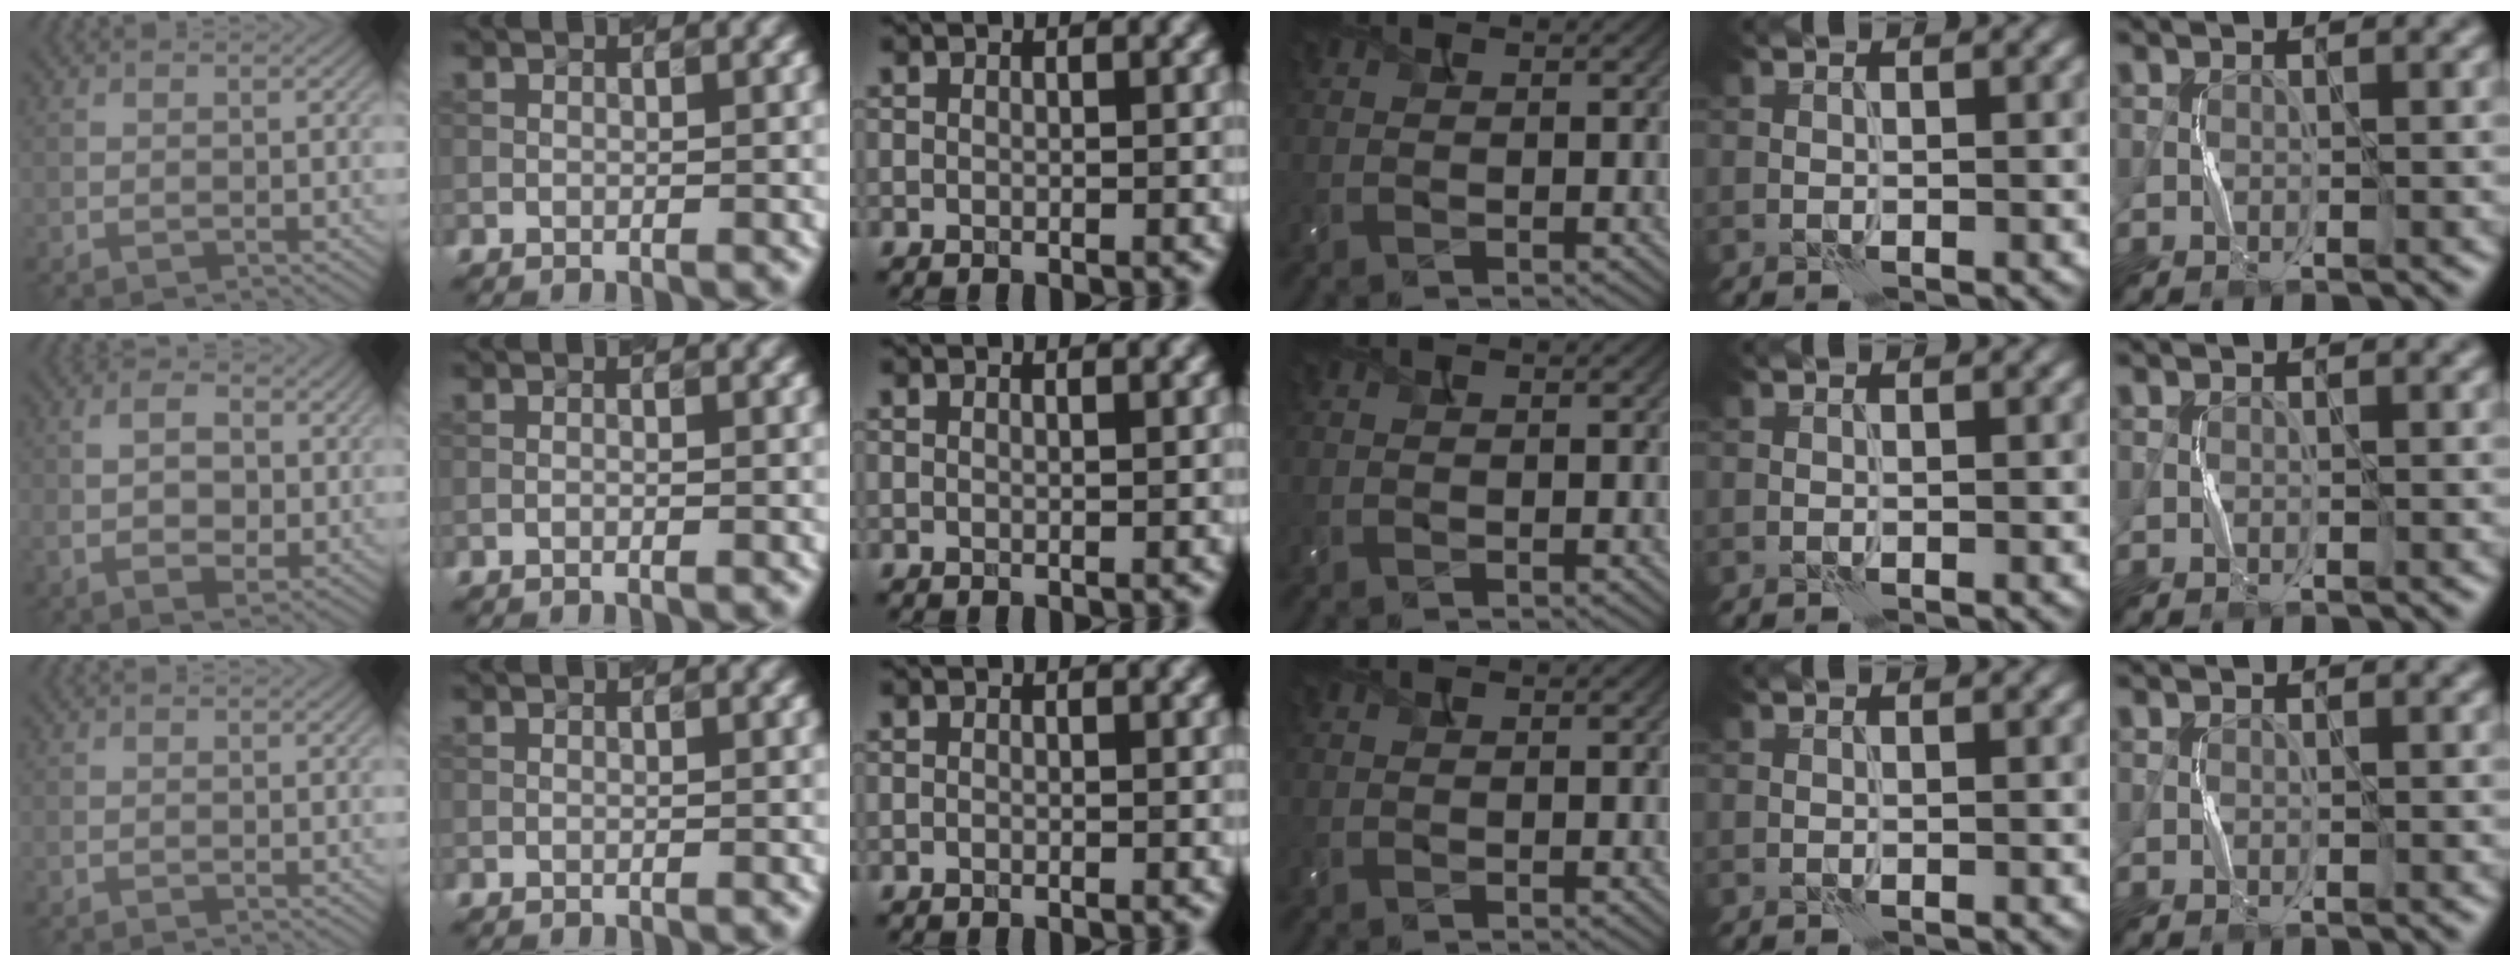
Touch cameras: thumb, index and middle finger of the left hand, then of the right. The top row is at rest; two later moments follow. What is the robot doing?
{"motion": "squeeze", "object": "bubble wrap"}